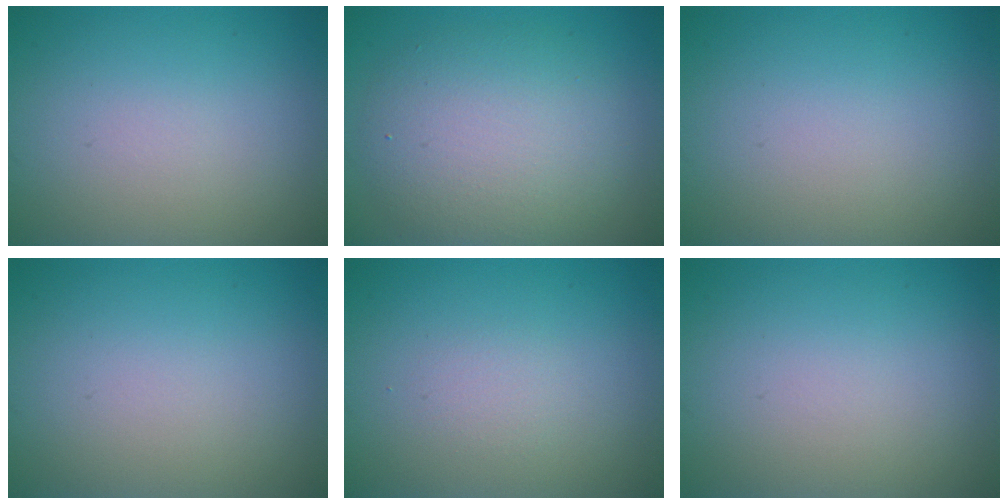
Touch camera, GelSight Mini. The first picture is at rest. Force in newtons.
{"total": 6.4, "press": 6.4, "slide": 0.3}
{"total": 0.0}
{"total": 0.0}
{"total": 2.6, "press": 2.6, "slide": 0.3}
{"total": 0.0}